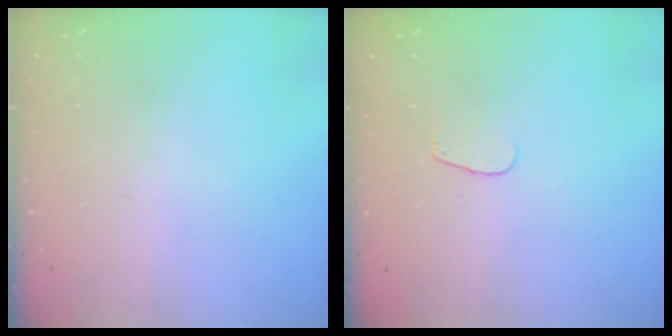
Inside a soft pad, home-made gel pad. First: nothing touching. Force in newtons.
{"total": 2.6, "press": 2.5, "slide": 0.3}